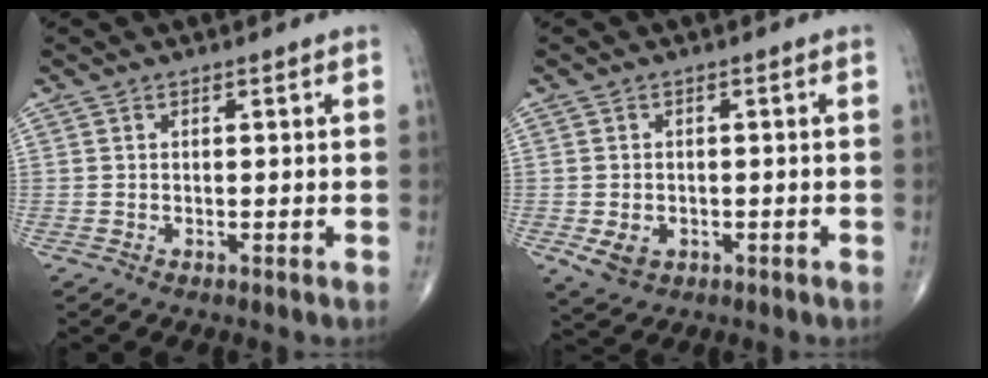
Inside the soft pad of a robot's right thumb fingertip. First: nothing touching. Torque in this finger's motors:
{"motor_torque": [1.26, 1.07, 0.45, -0.65, 0.04]}